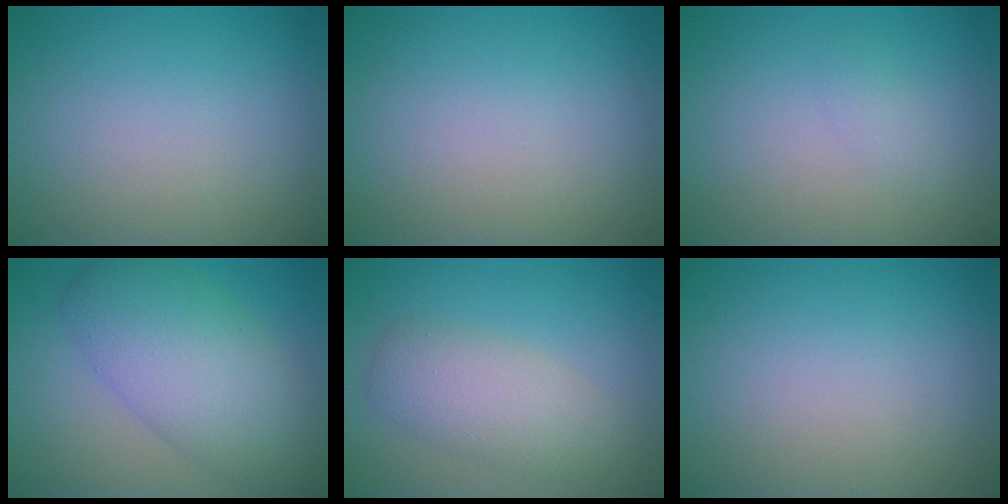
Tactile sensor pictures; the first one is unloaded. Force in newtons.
{"total": 0.0}
{"total": 0.9, "press": 0.9, "slide": 0.1}
{"total": 7.8, "press": 7.8, "slide": 0.0}
{"total": 4.1, "press": 4.1, "slide": 0.4}
{"total": 0.0}